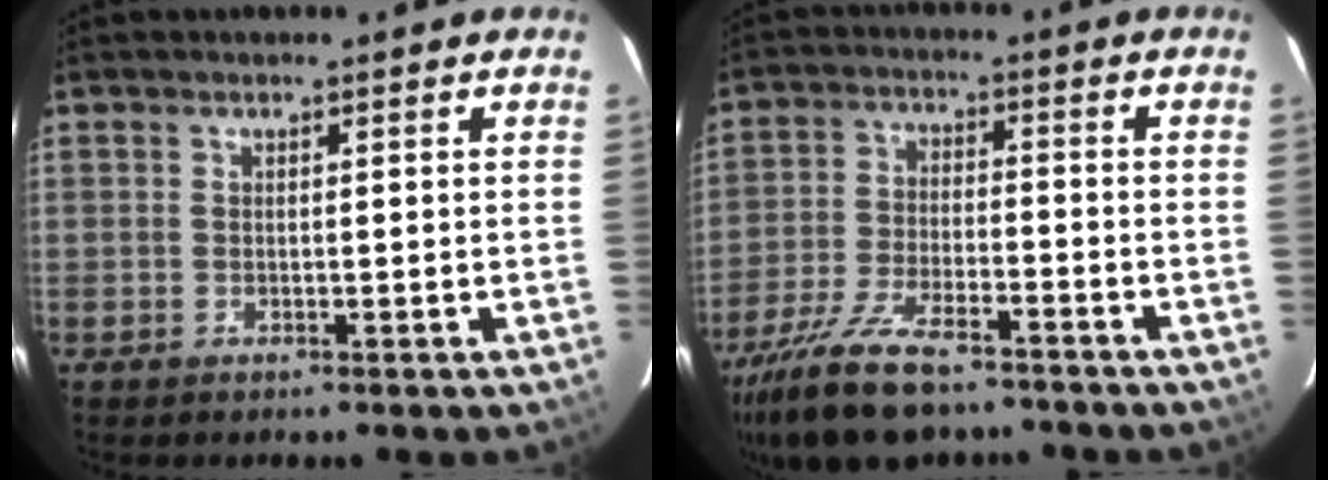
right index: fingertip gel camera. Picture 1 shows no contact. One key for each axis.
{"total": 16.8, "fx": -13.2, "fy": 5.3, "fz": 8.9, "tx": -0.199, "ty": -0.034, "tz": -0.234}